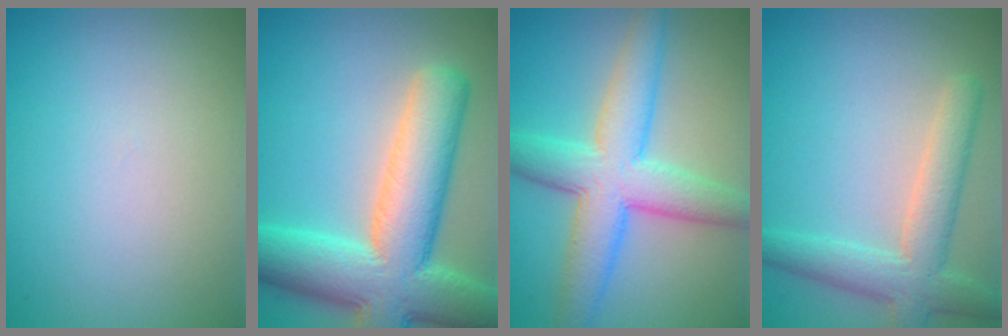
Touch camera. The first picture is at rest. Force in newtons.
{"total": 12.0, "press": 12.0, "slide": 0.7}
{"total": 7.5, "press": 7.5, "slide": 0.1}
{"total": 4.8, "press": 4.8, "slide": 0.3}